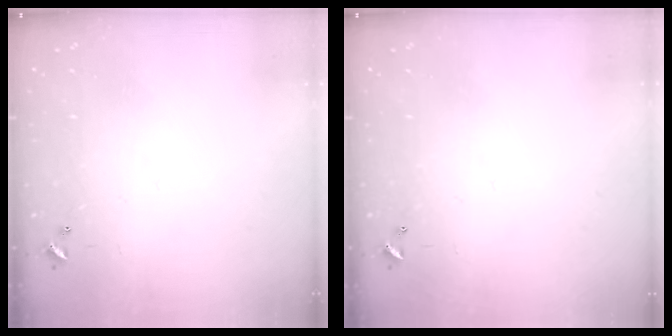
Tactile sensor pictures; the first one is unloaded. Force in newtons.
{"total": 0.0}